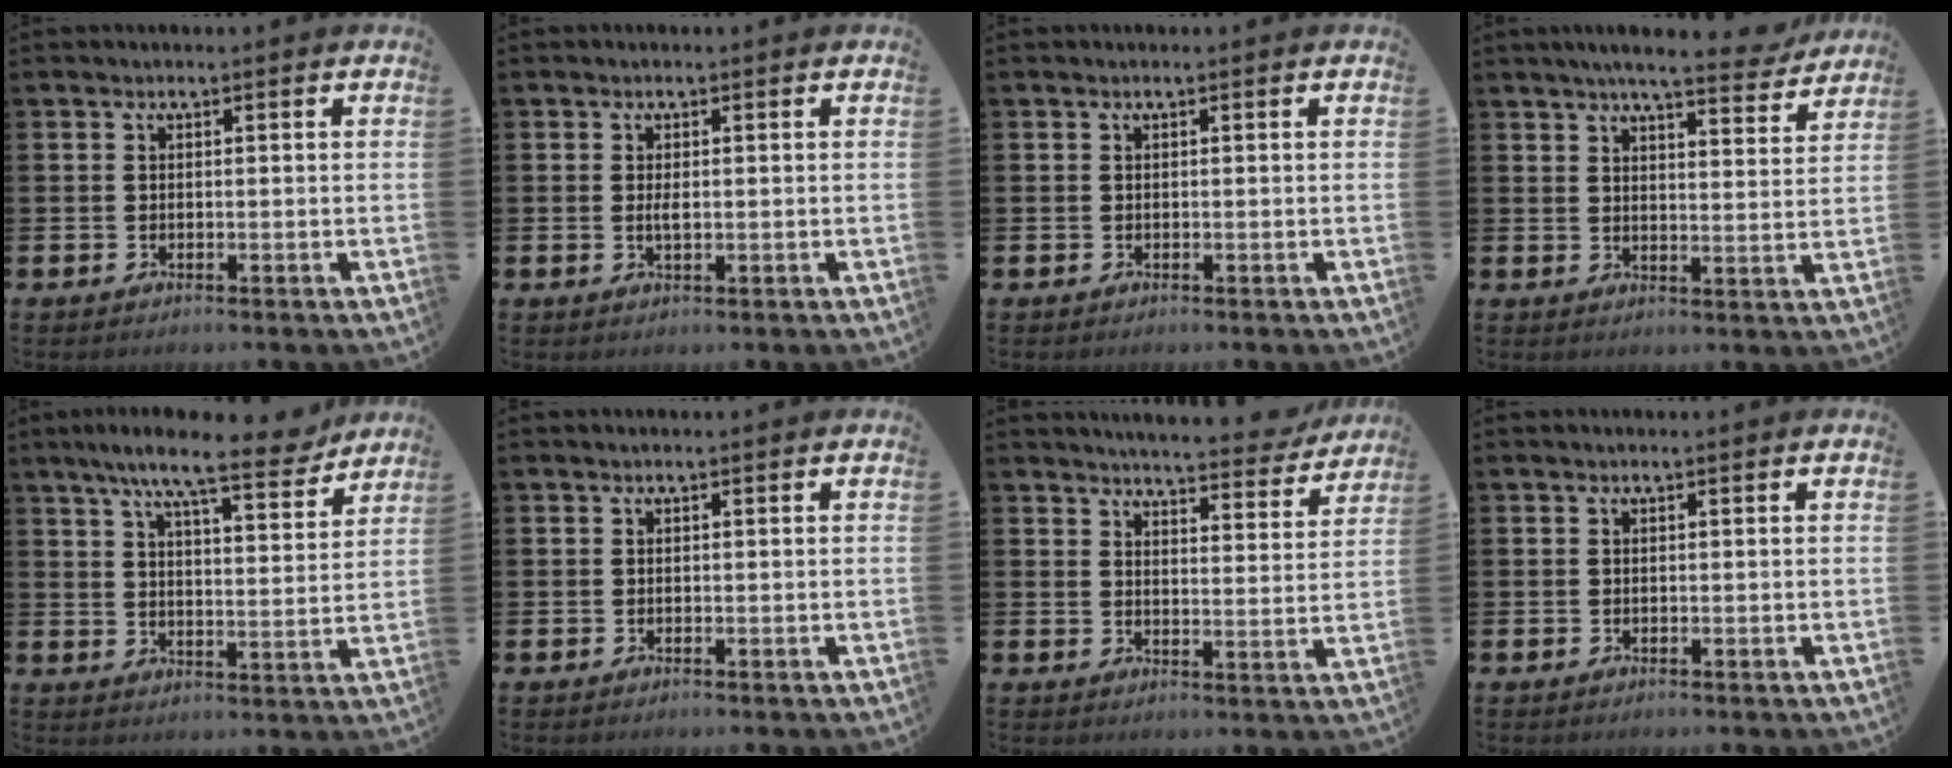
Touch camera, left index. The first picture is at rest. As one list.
[{"total": 1.2, "force": [0.1, 0.4, 1.1], "torque": [-0.022, 0.001, 0.001]}, {"total": 0.0}, {"total": 6.5, "force": [6.0, 0.7, 2.5], "torque": [-0.052, -0.032, 0.102]}, {"total": 10.1, "force": [8.6, 1.1, 5.2], "torque": [-0.108, -0.042, 0.147]}, {"total": 0.0}, {"total": 5.0, "force": [5.0, 0.5, 0.9], "torque": [-0.028, -0.036, 0.085]}, {"total": 0.0}]